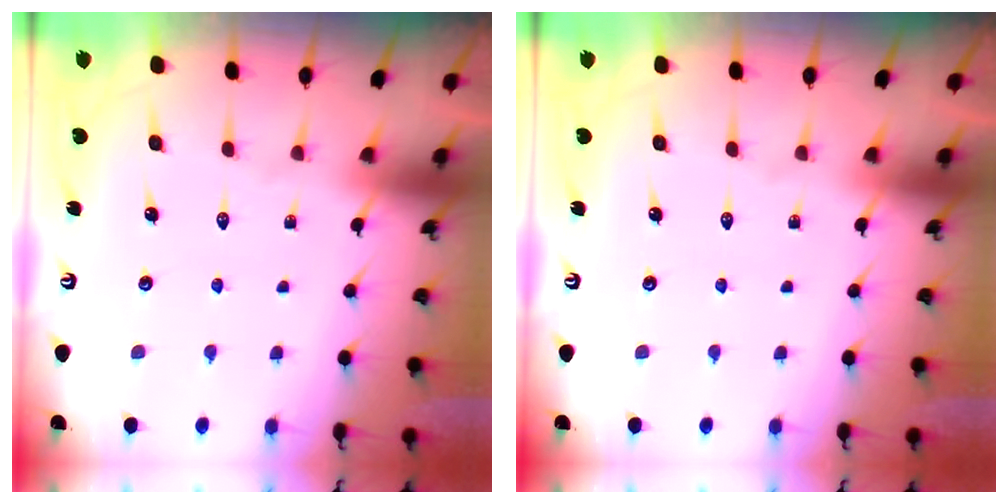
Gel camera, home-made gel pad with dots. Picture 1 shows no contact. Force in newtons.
{"total": 0.0}